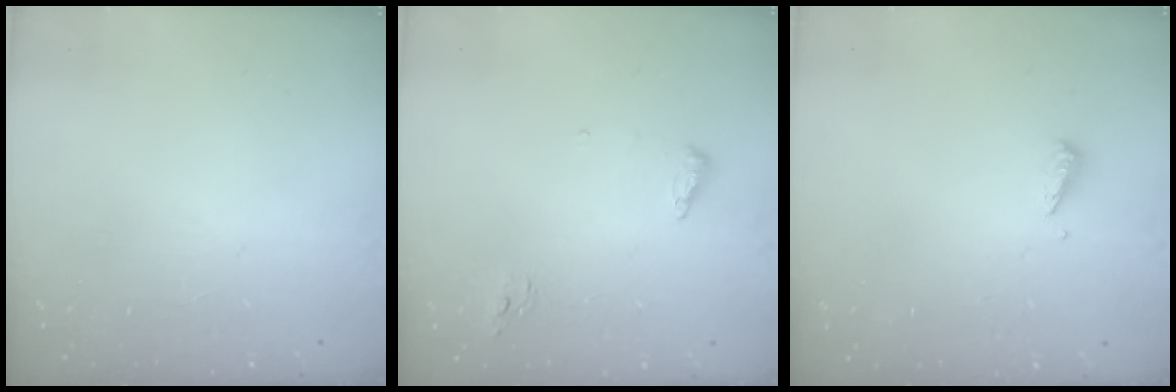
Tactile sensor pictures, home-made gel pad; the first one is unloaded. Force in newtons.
{"total": 6.3, "press": 6.1, "slide": 1.6}
{"total": 2.9, "press": 2.9, "slide": 0.4}